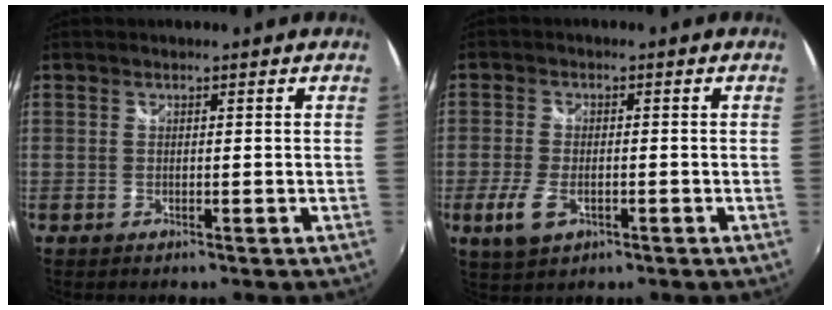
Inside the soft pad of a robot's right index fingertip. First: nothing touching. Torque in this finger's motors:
{"motor_torque": [0.60, -0.17, 0.25, 0.08]}